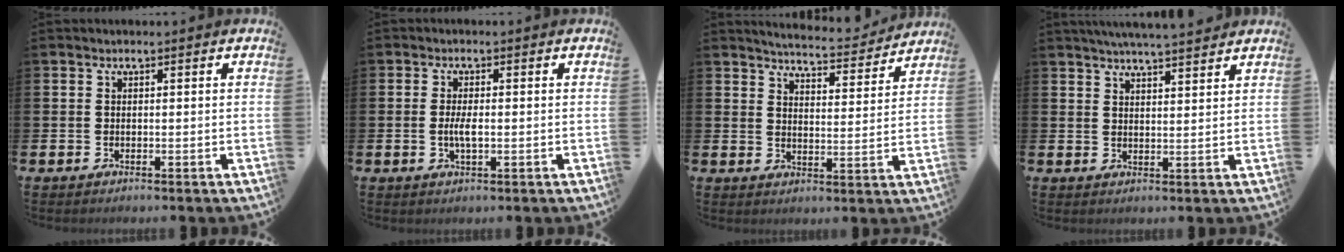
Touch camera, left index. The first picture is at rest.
{"total": 2.5, "force": [-0.2, 0.8, 2.4], "torque": [-0.040, -0.002, -0.006]}
{"total": 5.5, "force": [5.4, 0.4, 0.6], "torque": [-0.018, -0.044, 0.092]}
{"total": 4.7, "force": [4.7, -0.2, 0.8], "torque": [-0.023, -0.020, 0.084]}